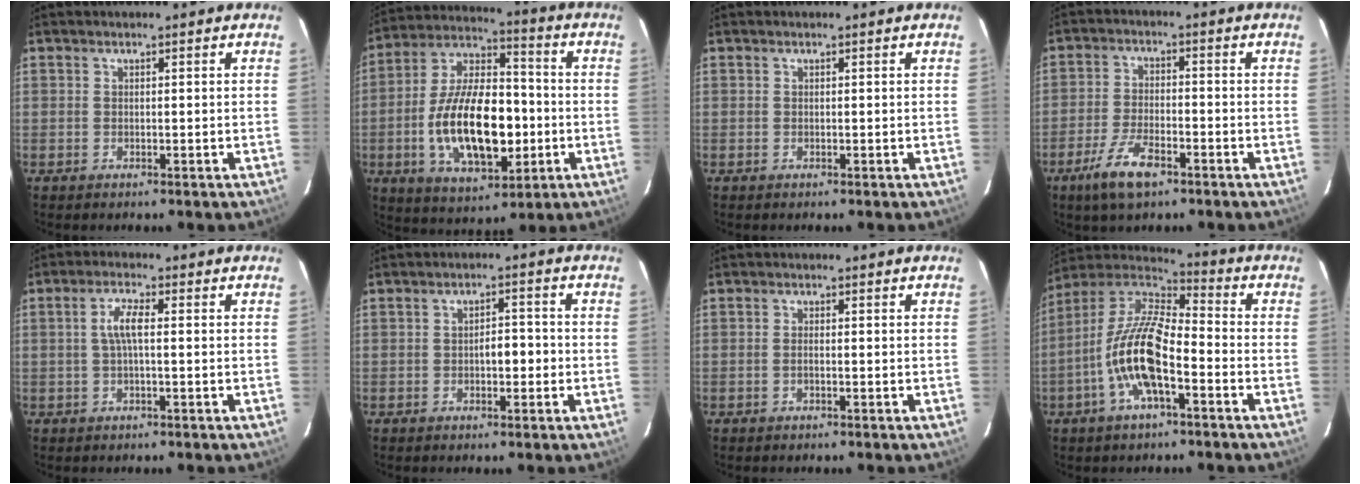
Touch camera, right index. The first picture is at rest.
{"total": 20.2, "force": [-3.8, 9.8, 17.3], "torque": [-0.337, 0.006, -0.056]}
{"total": 0.0}
{"total": 8.3, "force": [-5.2, 3.0, 5.7], "torque": [-0.135, -0.008, -0.098]}
{"total": 3.9, "force": [0.2, 0.8, 3.8], "torque": [-0.075, 0.006, 0.005]}
{"total": 3.3, "force": [-0.8, 1.6, 2.8], "torque": [-0.046, 0.009, -0.012]}
{"total": 0.9, "force": [-0.3, 0.3, 0.8], "torque": [-0.017, 0.001, -0.006]}
{"total": 14.9, "force": [-5.3, 5.1, 12.9], "torque": [-0.259, -0.001, -0.107]}